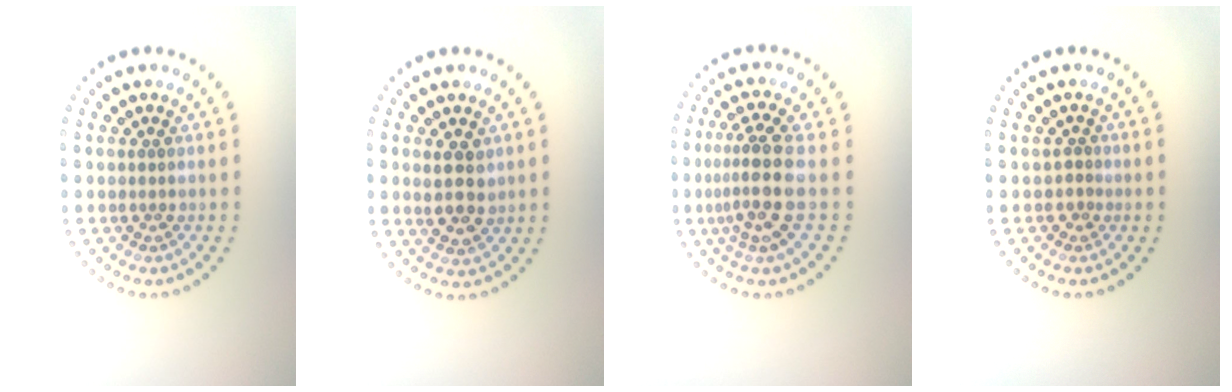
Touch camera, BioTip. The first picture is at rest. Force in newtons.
{"total": 2.9, "press": 2.7, "slide": 0.8}
{"total": 4.1, "press": 3.2, "slide": 2.5}
{"total": 0.9, "press": 0.5, "slide": 0.8}